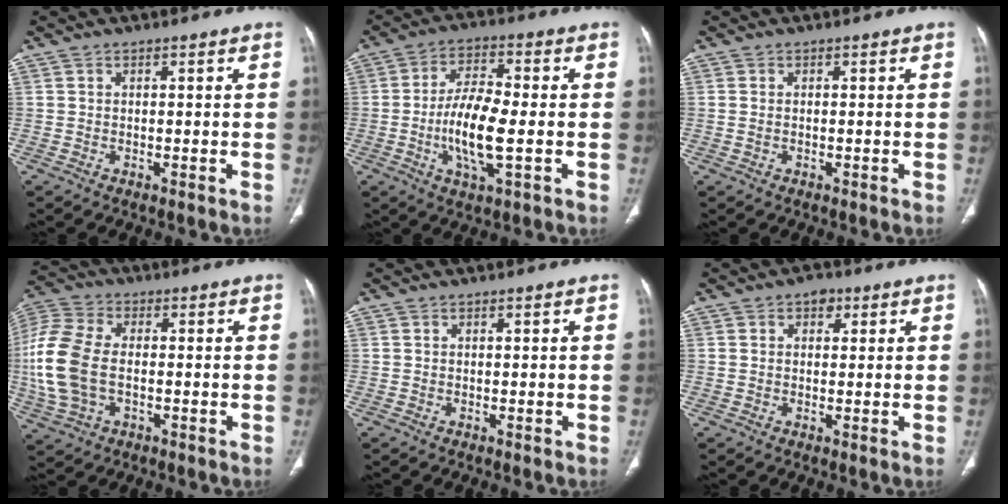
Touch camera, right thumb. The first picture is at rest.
{"total": 11.1, "force": [-2.0, 3.7, 10.3], "torque": [-0.204, 0.005, -0.040]}
{"total": 0.7, "force": [-0.1, 0.5, 0.5], "torque": [-0.019, 0.003, 0.001]}
{"total": 14.8, "force": [-1.3, 9.0, 11.7], "torque": [-0.278, 0.013, -0.021]}
{"total": 0.0}
{"total": 2.8, "force": [1.2, 2.0, 1.5], "torque": [-0.010, 0.000, 0.015]}